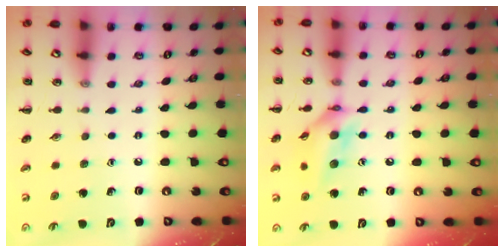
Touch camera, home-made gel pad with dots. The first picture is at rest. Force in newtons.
{"total": 13.7, "press": 13.5, "slide": 2.5}